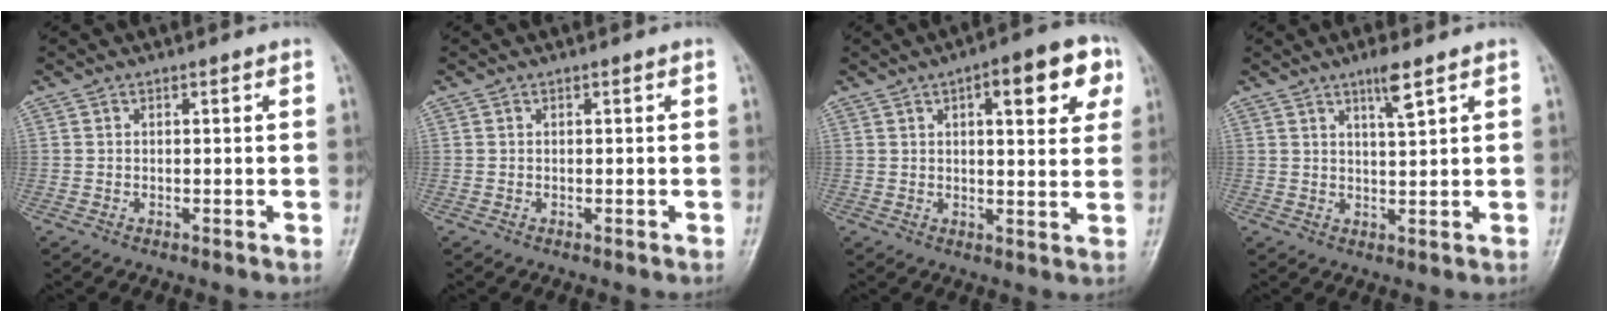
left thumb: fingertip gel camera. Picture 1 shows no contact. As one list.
[{"total": 0.0}, {"total": 11.4, "force": [4.6, 4.2, 9.6], "torque": [-0.089, 0.001, 0.051]}, {"total": 3.8, "force": [2.4, 0.3, 3.0], "torque": [-0.053, -0.014, 0.046]}]